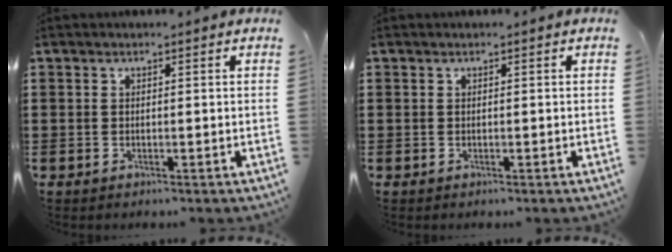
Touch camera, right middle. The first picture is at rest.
{"total": 0.0}